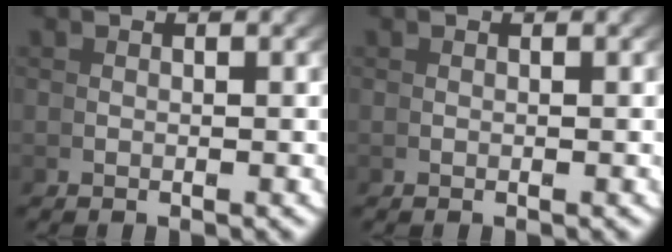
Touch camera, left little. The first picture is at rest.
{"total": 0.0}